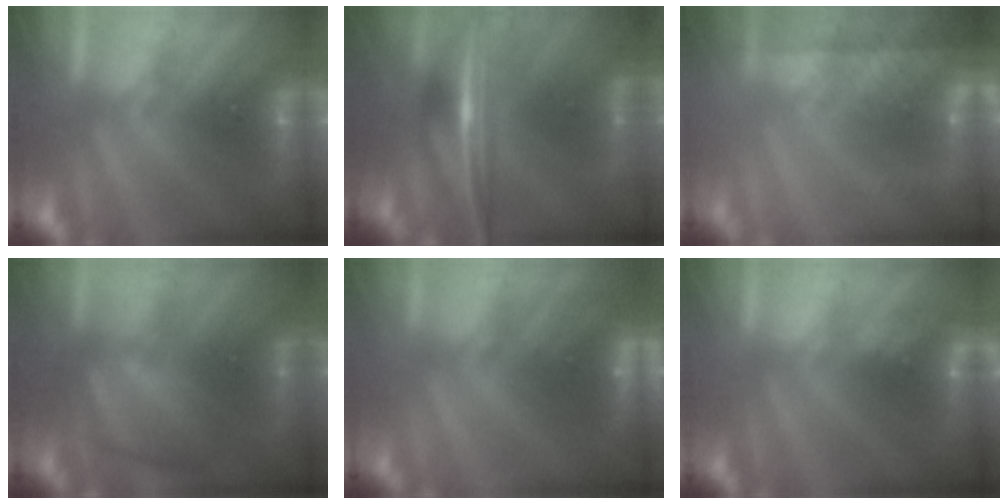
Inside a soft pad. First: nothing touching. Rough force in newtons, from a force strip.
{"total": 7.8}
{"total": 8.3}
{"total": 2.9}
{"total": 2.9}
{"total": 3.5}